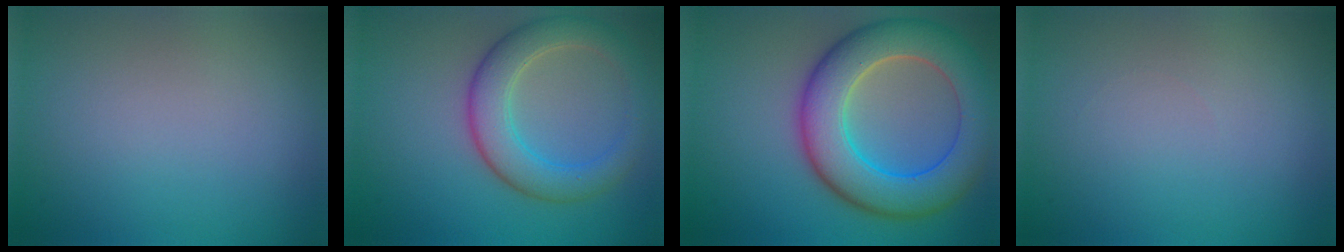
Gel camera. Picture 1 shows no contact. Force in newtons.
{"total": 5.1, "press": 5.1, "slide": 0.3}
{"total": 9.4, "press": 9.4, "slide": 0.4}
{"total": 0.0}